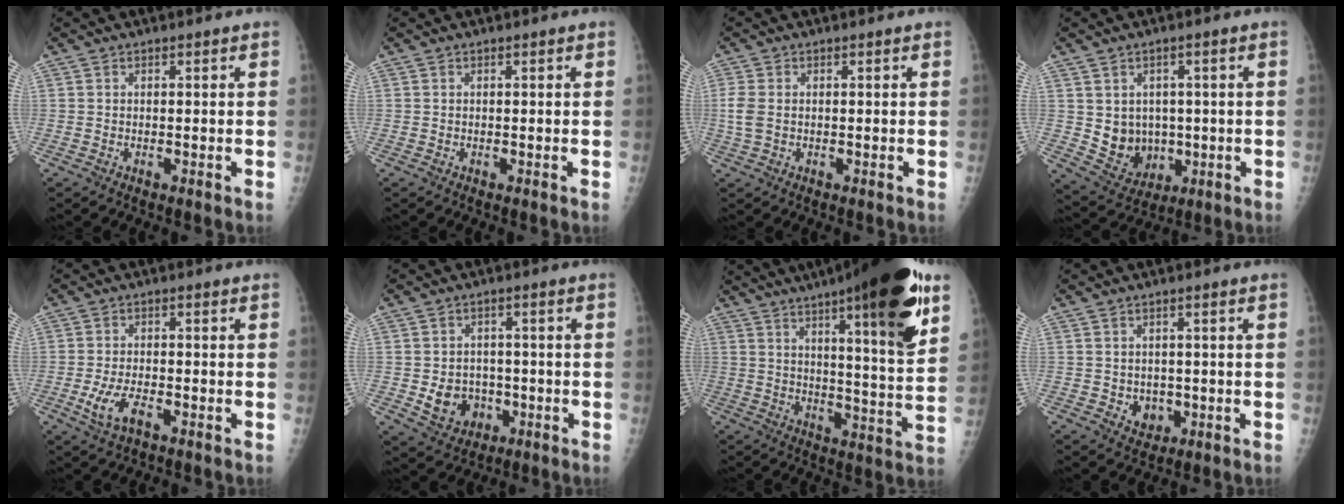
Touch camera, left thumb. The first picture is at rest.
{"total": 0.0}
{"total": 3.6, "force": [-0.1, 2.4, 2.7], "torque": [-0.080, 0.001, -0.004]}
{"total": 8.3, "force": [0.1, 7.2, 4.3], "torque": [-0.033, -0.009, 0.025]}
{"total": 5.4, "force": [-2.3, 2.3, 4.3], "torque": [-0.093, 0.007, -0.040]}
{"total": 7.4, "force": [-1.7, 6.3, 3.5], "torque": [-0.029, 0.010, -0.017]}
{"total": 24.0, "force": [13.1, 4.2, 19.6], "torque": [-0.272, -0.043, 0.189]}
{"total": 3.7, "force": [-0.6, 3.2, 1.9], "torque": [-0.009, 0.001, 0.001]}